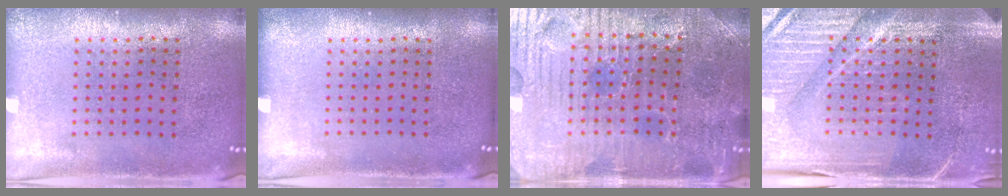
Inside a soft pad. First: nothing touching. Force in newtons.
{"total": 0.0}
{"total": 3.8, "press": 3.8, "slide": 0.5}
{"total": 4.0, "press": 3.9, "slide": 1.0}